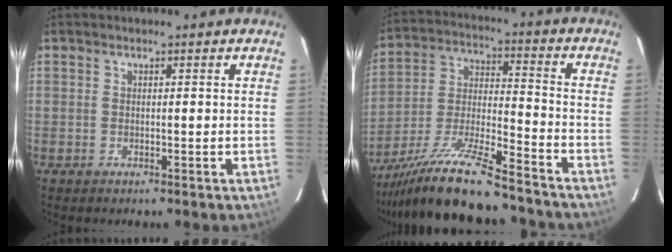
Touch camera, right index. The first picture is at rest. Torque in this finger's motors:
{"motor_torque": [1.05, -1.09, 0.72, 0.16]}